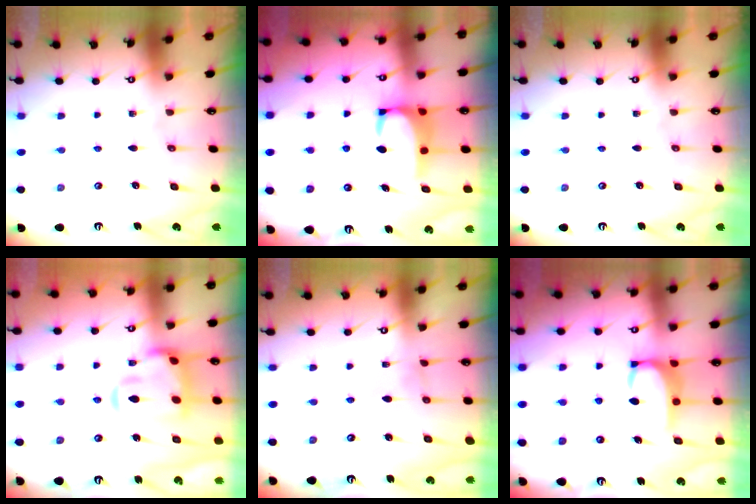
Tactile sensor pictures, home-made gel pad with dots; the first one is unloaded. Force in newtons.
{"total": 4.0, "press": 3.9, "slide": 0.9}
{"total": 0.0}
{"total": 7.7, "press": 7.5, "slide": 1.7}
{"total": 0.9, "press": 0.8, "slide": 0.2}
{"total": 2.8, "press": 2.8, "slide": 0.3}